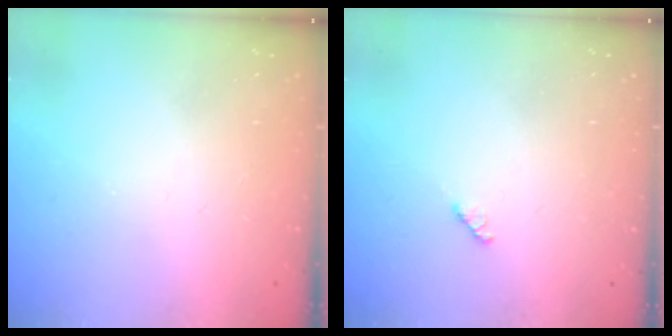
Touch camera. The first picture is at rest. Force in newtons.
{"total": 2.9, "press": 2.9, "slide": 0.3}